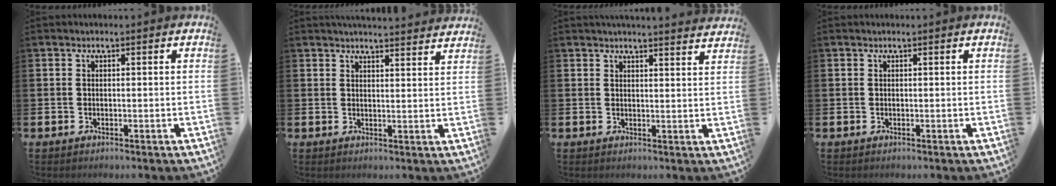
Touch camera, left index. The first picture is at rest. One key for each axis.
{"total": 3.7, "fx": 3.7, "fy": -0.2, "fz": 0.1, "tx": 0.003, "ty": -0.025, "tz": 0.065}
{"total": 3.4, "fx": 3.3, "fy": -0.2, "fz": 0.1, "tx": 0.002, "ty": -0.022, "tz": 0.059}
{"total": 0.0}